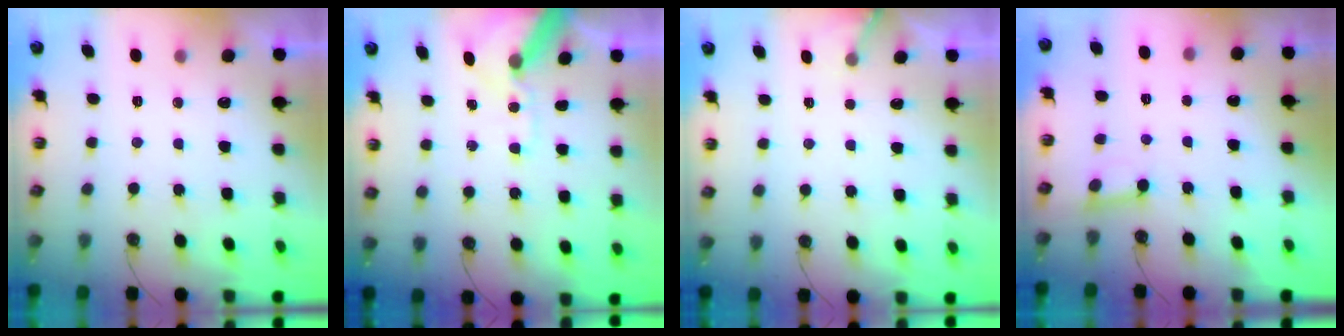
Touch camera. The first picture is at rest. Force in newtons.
{"total": 11.4, "press": 11.3, "slide": 1.8}
{"total": 3.4, "press": 3.4, "slide": 0.2}
{"total": 2.6, "press": 2.5, "slide": 0.7}